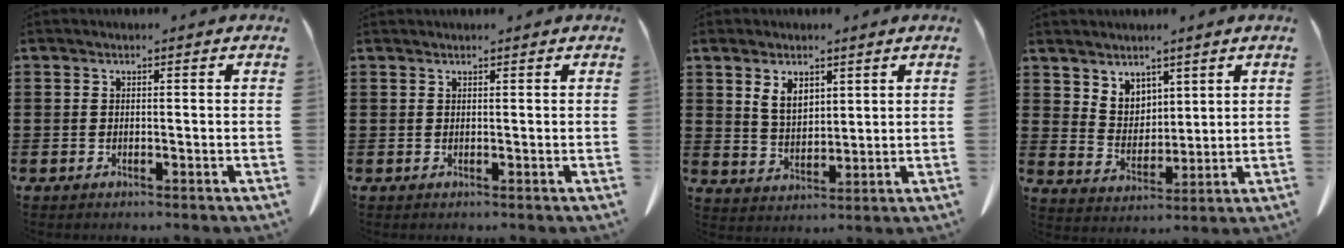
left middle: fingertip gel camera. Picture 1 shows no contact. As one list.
[{"total": 0.5, "force": [0.5, 0.0, 0.1], "torque": [-0.004, 0.000, 0.011]}, {"total": 4.4, "force": [2.8, 2.7, 2.1], "torque": [-0.053, 0.009, 0.052]}, {"total": 5.0, "force": [4.1, 2.9, 0.1], "torque": [-0.021, -0.008, 0.079]}]